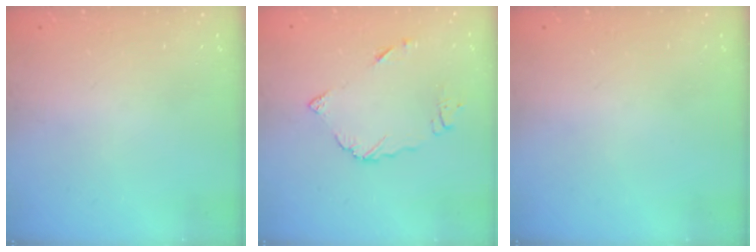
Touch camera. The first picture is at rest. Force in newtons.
{"total": 6.9, "press": 6.9, "slide": 0.1}
{"total": 0.0}